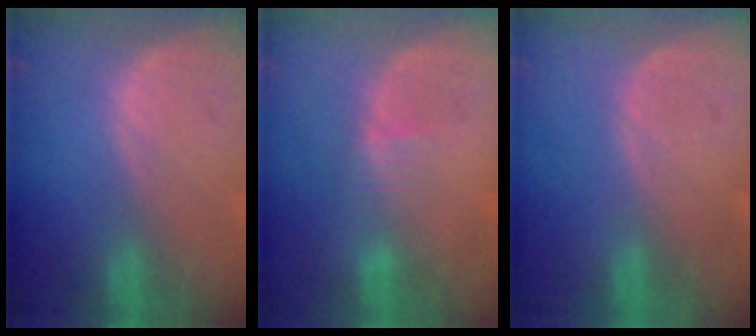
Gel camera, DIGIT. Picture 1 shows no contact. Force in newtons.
{"total": 2.6, "press": 2.4, "slide": 0.9}
{"total": 0.0}